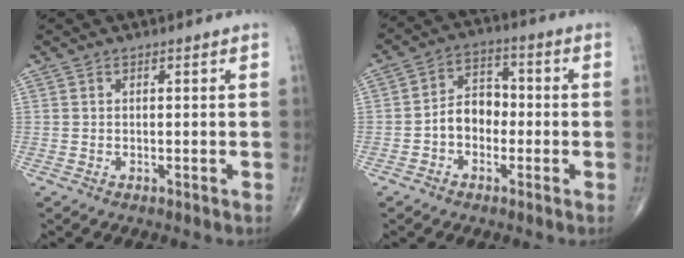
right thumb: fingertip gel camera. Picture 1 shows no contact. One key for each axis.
{"total": 7.0, "fx": -1.6, "fy": 5.3, "fz": 4.3, "tx": -0.048, "ty": 0.031, "tz": -0.042}